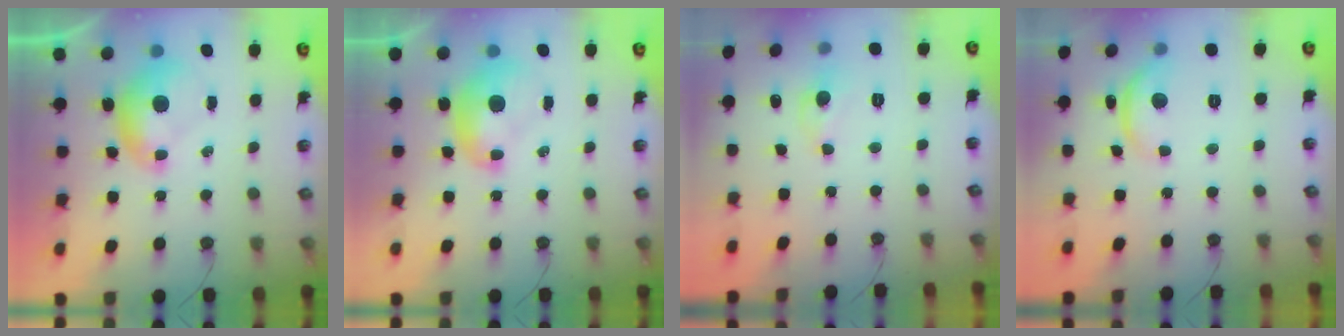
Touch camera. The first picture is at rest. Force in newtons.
{"total": 1.6, "press": 1.6, "slide": 0.1}
{"total": 0.0}
{"total": 5.1, "press": 5.1, "slide": 0.5}